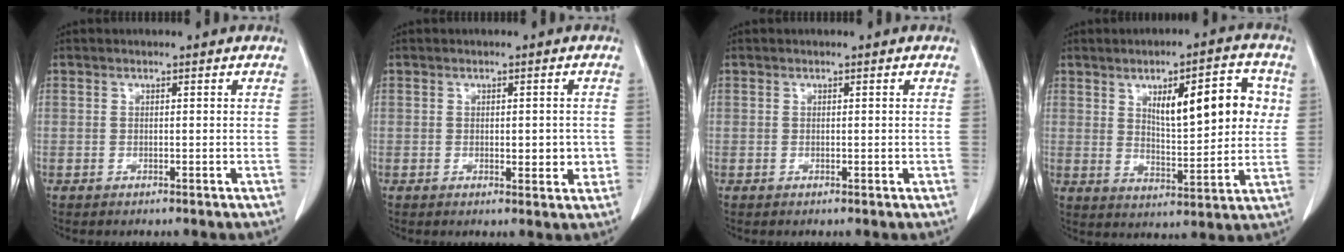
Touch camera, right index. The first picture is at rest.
{"total": 3.6, "force": [-0.3, 1.7, 3.2], "torque": [-0.036, -0.003, -0.001]}
{"total": 0.7, "force": [0.0, 0.3, 0.6], "torque": [-0.009, -0.001, 0.003]}
{"total": 13.1, "force": [3.9, 4.0, 11.9], "torque": [-0.167, 0.016, 0.062]}